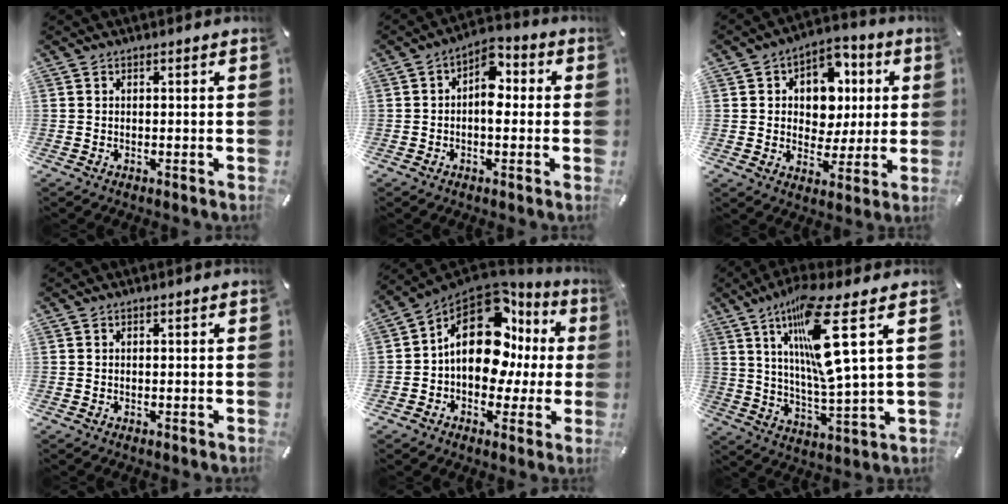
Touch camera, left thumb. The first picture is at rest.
{"total": 6.9, "force": [0.1, 4.1, 5.5], "torque": [-0.072, 0.001, -0.004]}
{"total": 9.8, "force": [1.8, 8.9, 3.8], "torque": [-0.051, -0.010, 0.033]}
{"total": 0.0}
{"total": 18.5, "force": [4.5, 11.7, 13.6], "torque": [-0.225, -0.025, 0.073]}
{"total": 17.3, "force": [8.0, 2.2, 15.2], "torque": [-0.309, -0.033, 0.111]}